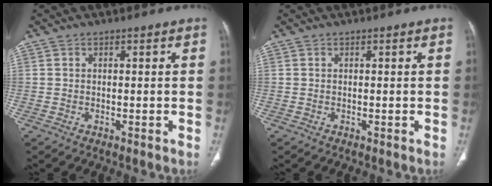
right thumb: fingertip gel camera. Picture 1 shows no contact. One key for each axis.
{"total": 0.0}